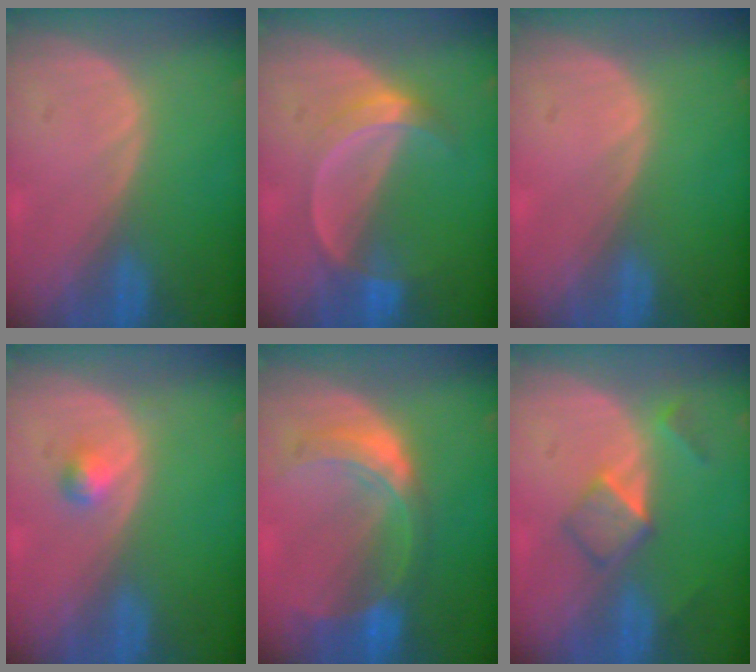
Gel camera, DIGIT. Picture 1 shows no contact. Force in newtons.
{"total": 5.3, "press": 4.7, "slide": 2.3}
{"total": 0.0}
{"total": 1.7, "press": 1.7, "slide": 0.2}
{"total": 7.8, "press": 6.9, "slide": 3.7}
{"total": 5.2, "press": 4.4, "slide": 2.7}